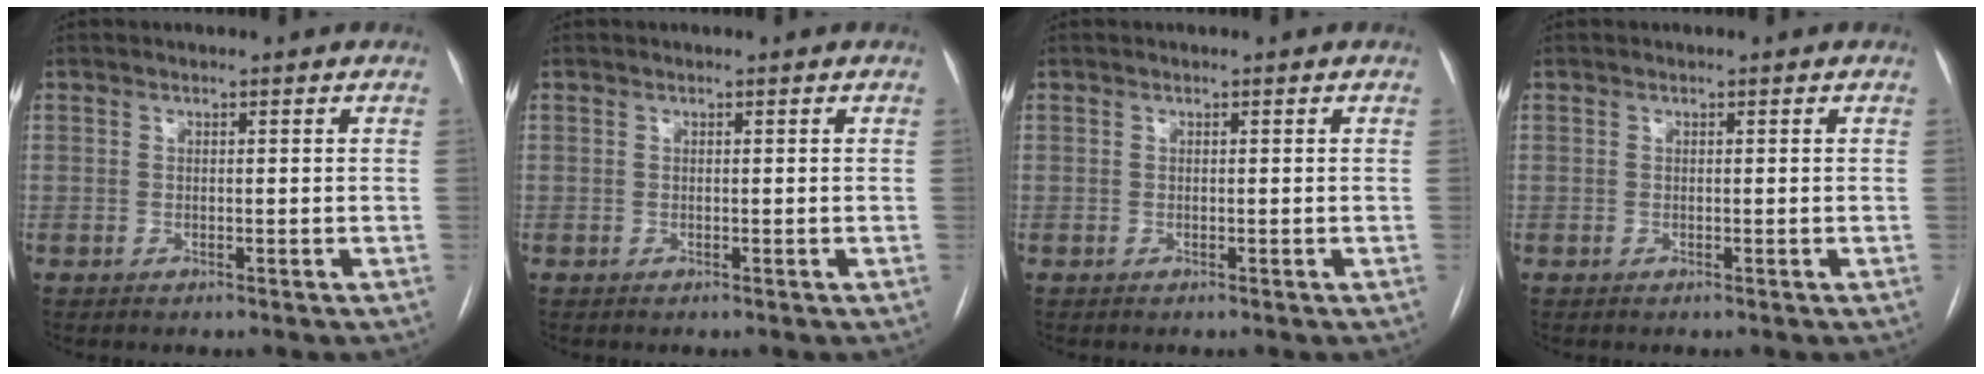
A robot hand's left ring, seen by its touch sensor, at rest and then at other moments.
{"total": 0.0}
{"total": 0.0}
{"total": 0.0}